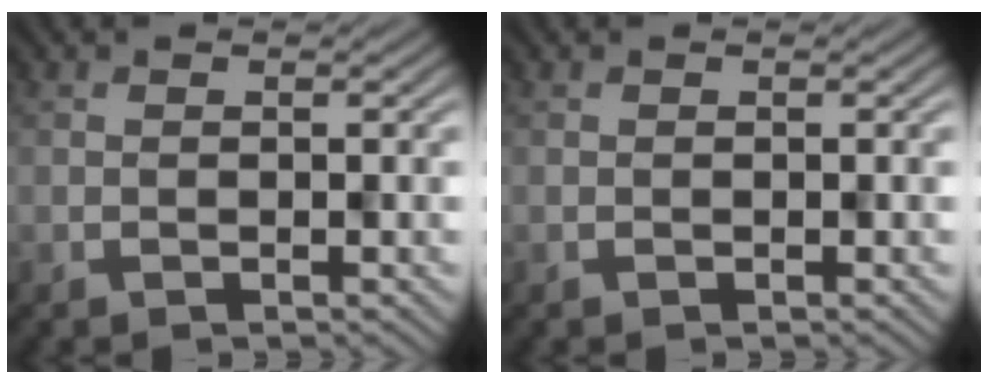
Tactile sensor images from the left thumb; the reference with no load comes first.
{"total": 0.0}